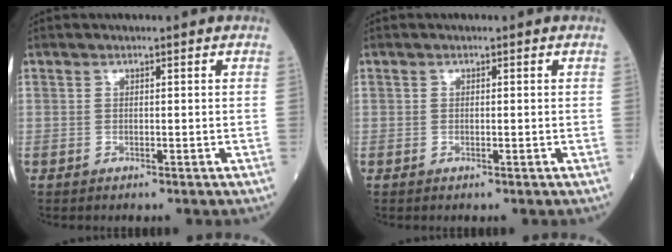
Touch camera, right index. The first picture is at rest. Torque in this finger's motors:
{"motor_torque": [-0.19, -0.08, -0.03, -0.01]}